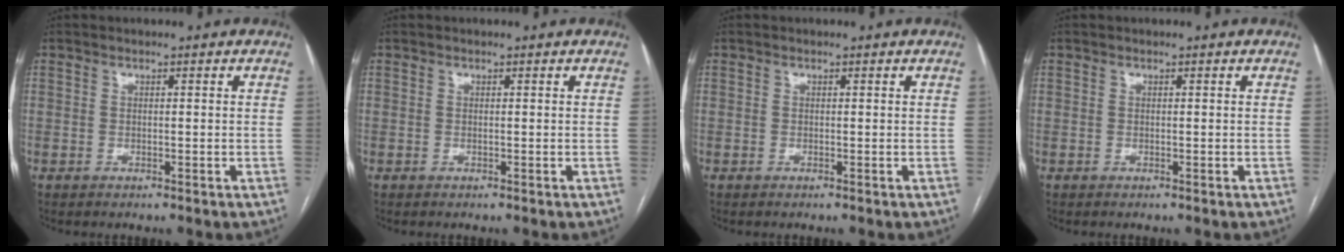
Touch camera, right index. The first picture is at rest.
{"total": 0.0}
{"total": 0.0}
{"total": 0.0}